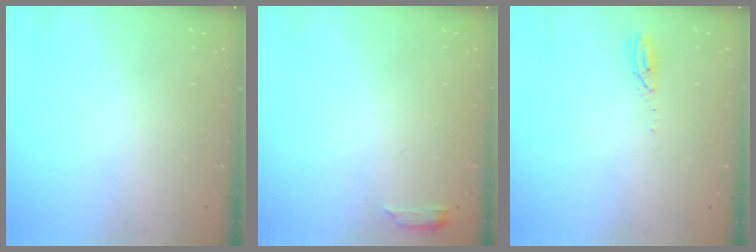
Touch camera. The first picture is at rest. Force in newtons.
{"total": 2.8, "press": 2.8, "slide": 0.5}
{"total": 3.0, "press": 2.9, "slide": 0.4}